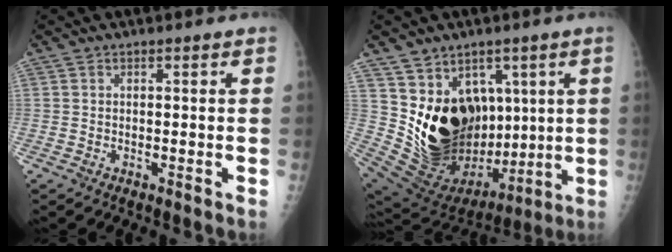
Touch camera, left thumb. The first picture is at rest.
{"total": 21.4, "force": [4.0, 15.1, 14.7], "torque": [-0.211, -0.038, 0.112]}